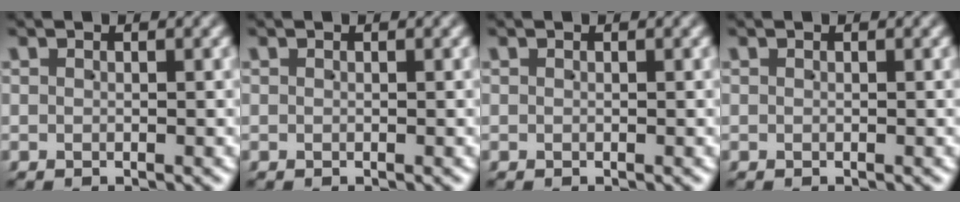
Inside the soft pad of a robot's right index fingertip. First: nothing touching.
{"total": 0.0}
{"total": 0.0}
{"total": 0.0}